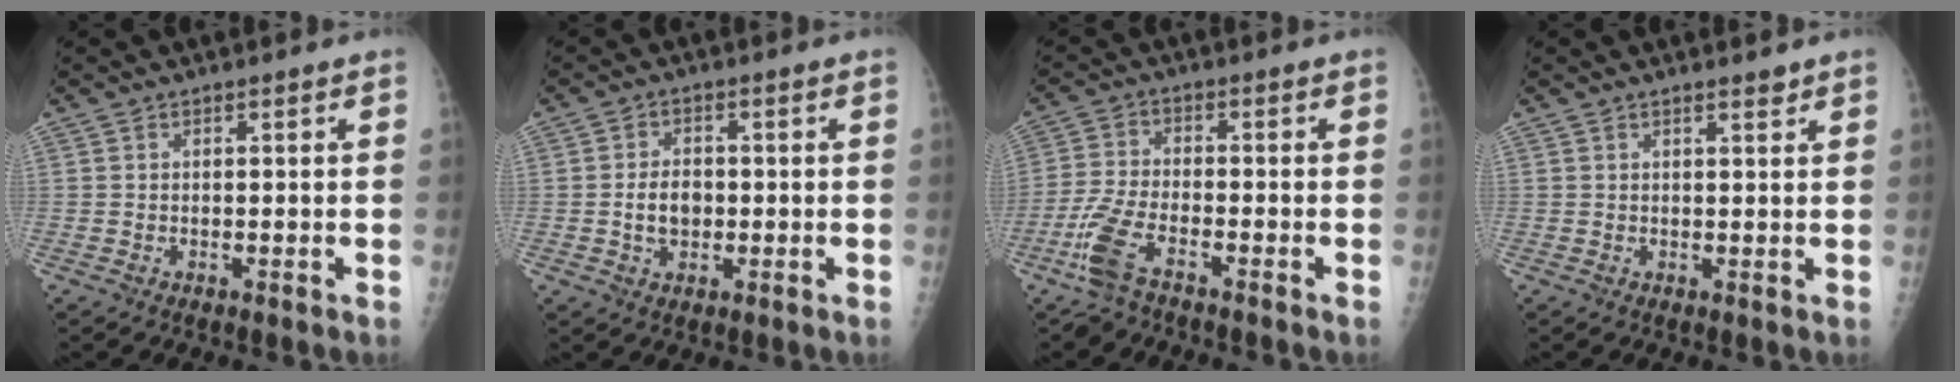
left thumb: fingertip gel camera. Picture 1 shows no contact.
{"total": 4.5, "force": [-0.6, 3.4, 2.9], "torque": [-0.040, 0.006, -0.008]}
{"total": 6.4, "force": [-4.4, 2.1, 4.1], "torque": [-0.109, 0.010, -0.095]}
{"total": 1.4, "force": [1.1, 0.2, 0.7], "torque": [-0.009, -0.008, 0.018]}